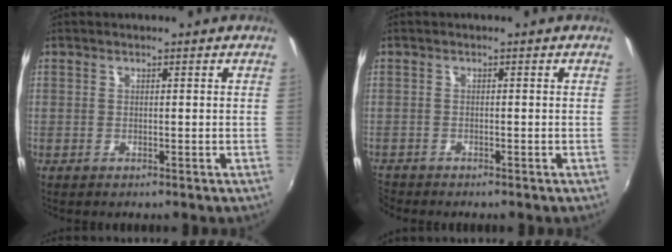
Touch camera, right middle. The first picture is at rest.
{"total": 2.5, "force": [-2.3, 0.8, 0.1], "torque": [-0.014, -0.011, -0.050]}